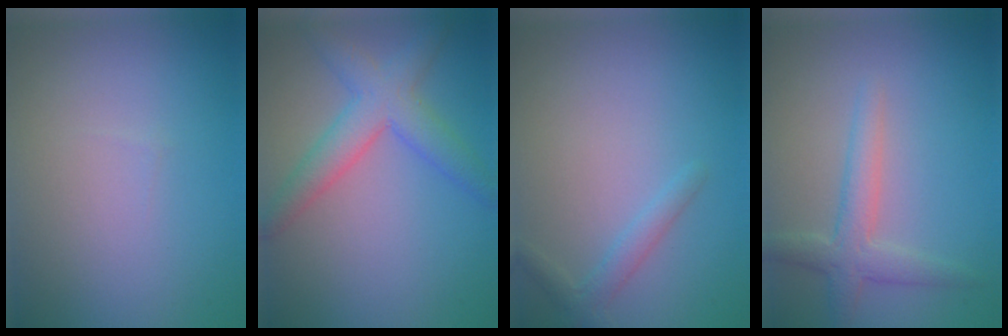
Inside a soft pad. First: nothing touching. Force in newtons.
{"total": 3.5, "press": 3.5, "slide": 0.2}
{"total": 1.6, "press": 1.6, "slide": 0.1}
{"total": 2.9, "press": 2.9, "slide": 0.1}